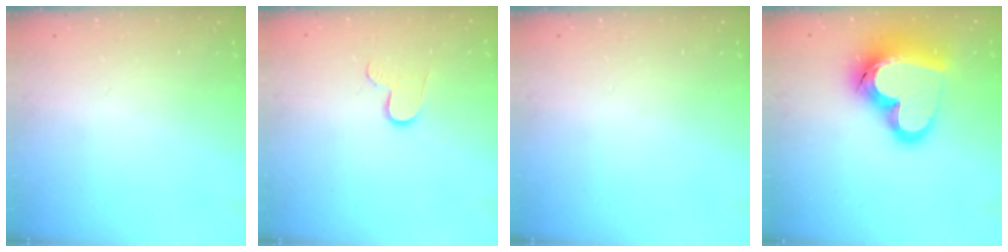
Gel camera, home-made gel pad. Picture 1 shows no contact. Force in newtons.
{"total": 6.3, "press": 6.3, "slide": 0.5}
{"total": 0.0}
{"total": 23.0, "press": 22.9, "slide": 2.3}